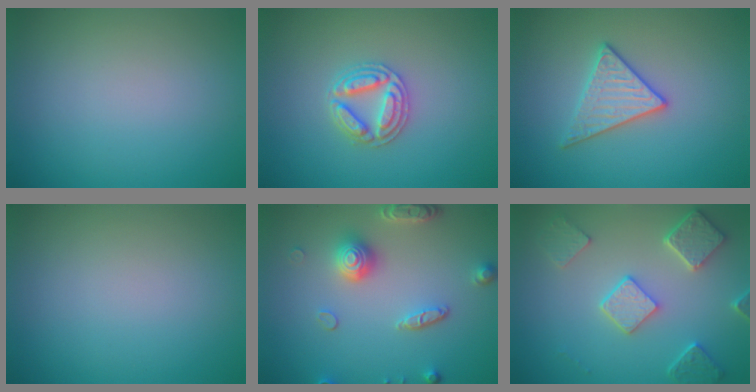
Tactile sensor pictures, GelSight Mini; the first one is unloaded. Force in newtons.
{"total": 2.9, "press": 2.9, "slide": 0.5}
{"total": 2.9, "press": 2.9, "slide": 0.4}
{"total": 0.0}
{"total": 4.1, "press": 3.5, "slide": 2.1}
{"total": 4.9, "press": 3.8, "slide": 3.2}